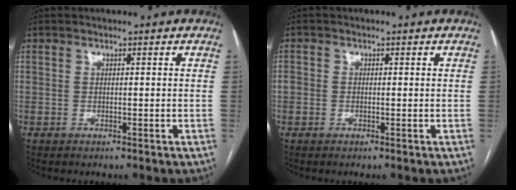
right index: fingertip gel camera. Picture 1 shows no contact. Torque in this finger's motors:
{"motor_torque": [0.24, 0.08, 0.05, 0.01]}